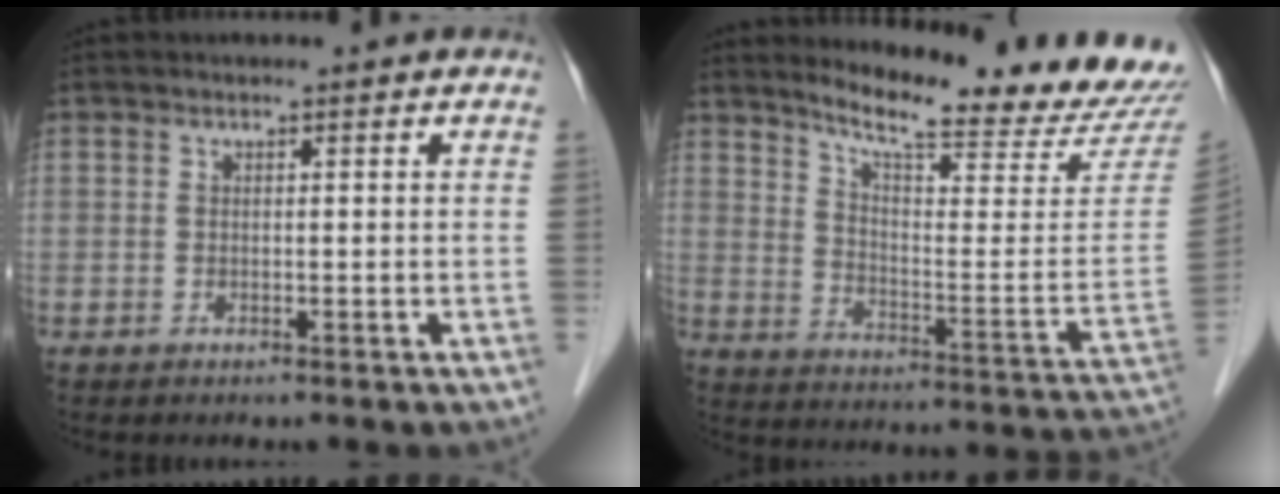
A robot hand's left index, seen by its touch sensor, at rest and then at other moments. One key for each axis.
{"total": 20.6, "fx": 19.3, "fy": 0.3, "fz": 7.2, "tx": -0.115, "ty": -0.112, "tz": 0.247}